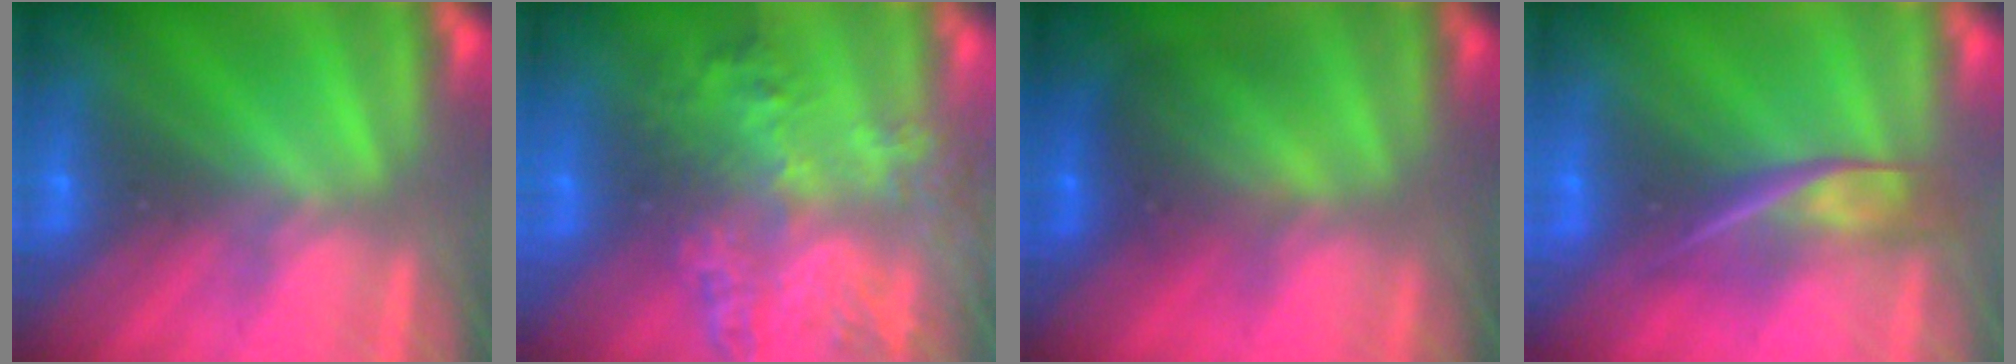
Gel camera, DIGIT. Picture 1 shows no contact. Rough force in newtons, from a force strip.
{"total": 9.6}
{"total": 2.1}
{"total": 2.4}